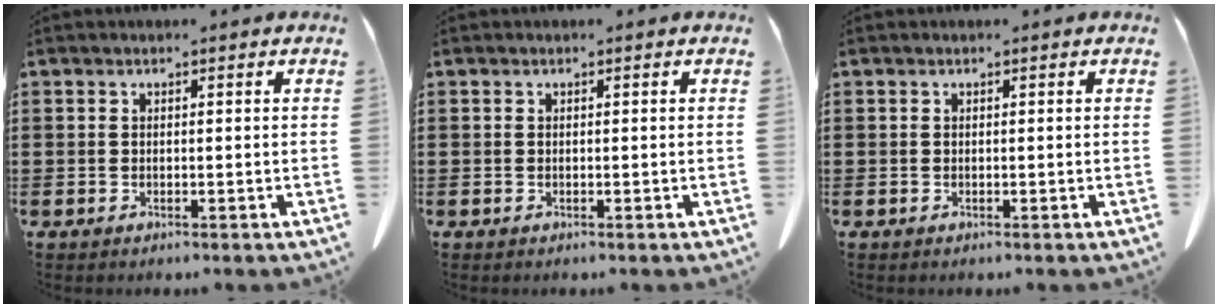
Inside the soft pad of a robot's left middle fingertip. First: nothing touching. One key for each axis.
{"total": 0.0}
{"total": 0.0}